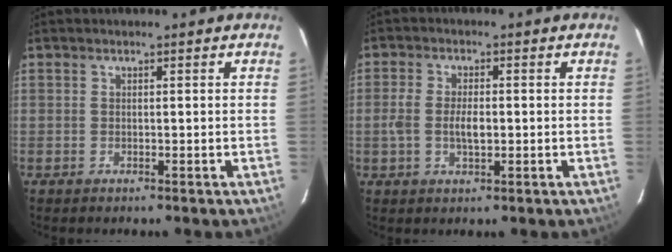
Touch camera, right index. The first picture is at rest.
{"total": 4.5, "force": [-0.7, 2.1, 4.0], "torque": [-0.080, 0.003, -0.014]}